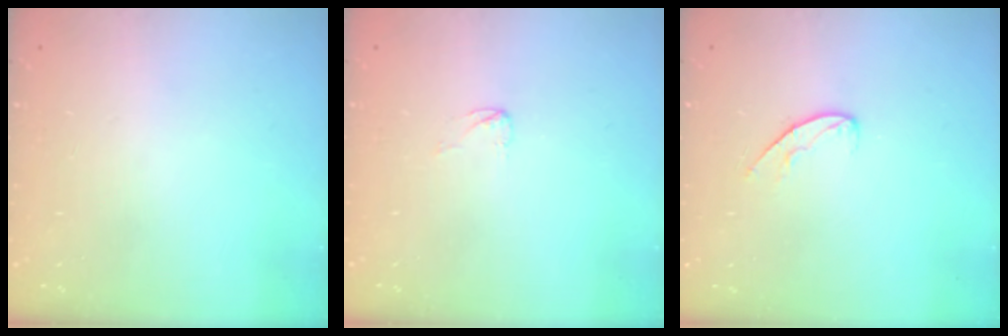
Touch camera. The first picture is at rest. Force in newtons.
{"total": 2.6, "press": 2.6, "slide": 0.2}
{"total": 5.7, "press": 5.7, "slide": 0.5}